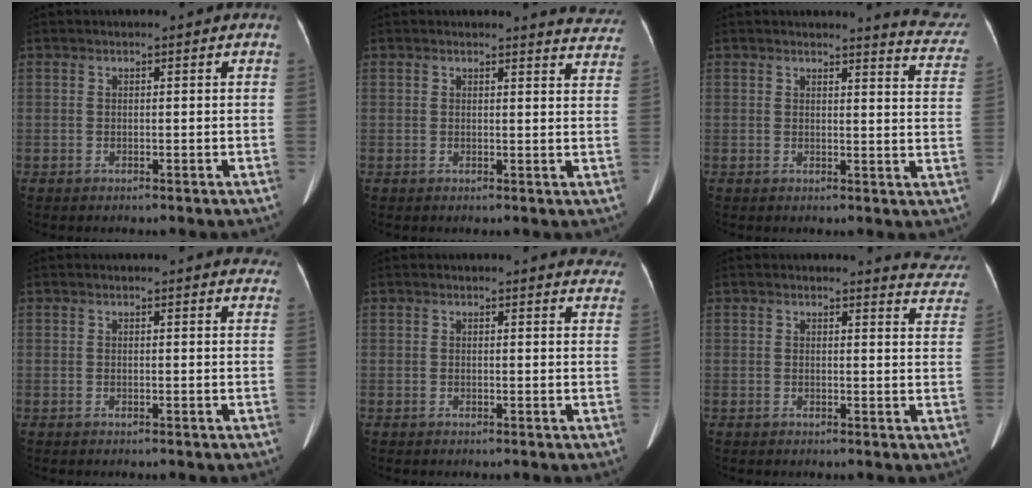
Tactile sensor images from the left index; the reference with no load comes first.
{"total": 5.9, "force": [5.8, 0.7, 0.3], "torque": [0.011, -0.033, 0.034]}
{"total": 8.0, "force": [8.0, 0.2, 0.9], "torque": [0.005, -0.063, 0.060]}
{"total": 6.2, "force": [5.8, 1.2, 1.5], "torque": [-0.001, -0.008, 0.037]}
{"total": 7.8, "force": [7.5, 1.6, 1.2], "torque": [0.019, -0.021, 0.046]}
{"total": 5.8, "force": [5.7, 0.8, -0.2], "torque": [0.018, -0.041, 0.033]}